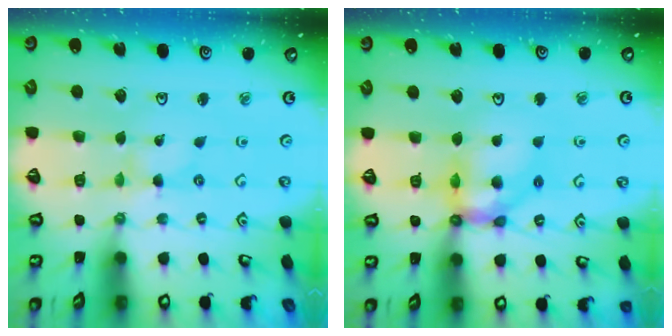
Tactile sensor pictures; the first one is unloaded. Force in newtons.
{"total": 11.1, "press": 10.9, "slide": 1.6}